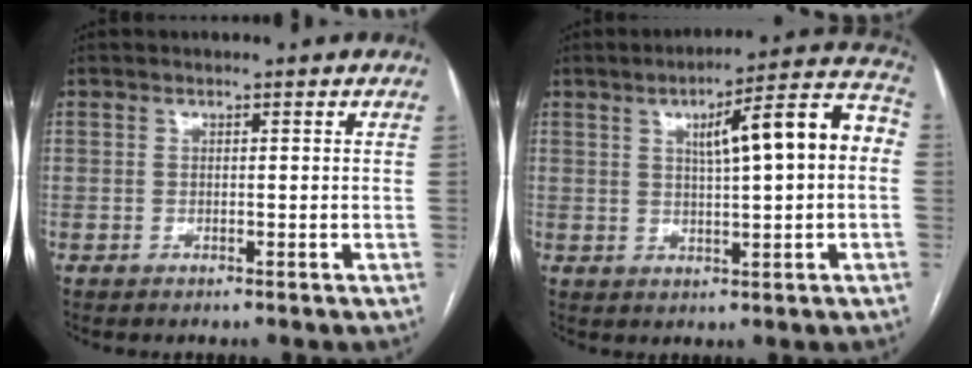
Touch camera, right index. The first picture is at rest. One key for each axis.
{"total": 12.5, "fx": 1.8, "fy": 1.7, "fz": 12.2, "tx": -0.166, "ty": 0.037, "tz": 0.023}